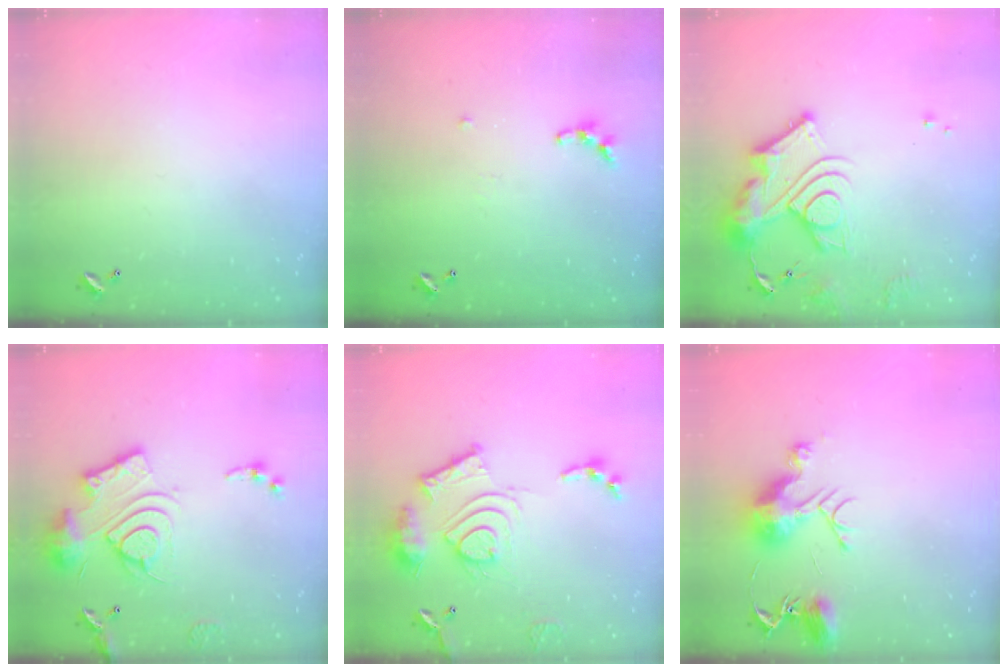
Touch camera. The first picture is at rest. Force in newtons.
{"total": 4.9, "press": 4.9, "slide": 0.5}
{"total": 14.0, "press": 13.9, "slide": 1.0}
{"total": 17.0, "press": 17.0, "slide": 1.7}
{"total": 17.8, "press": 17.7, "slide": 1.5}
{"total": 10.2, "press": 10.2, "slide": 0.5}